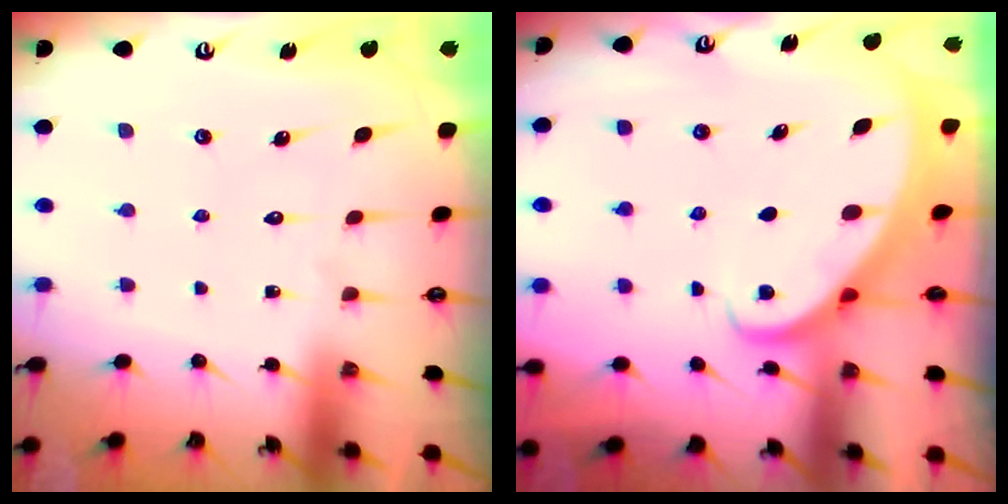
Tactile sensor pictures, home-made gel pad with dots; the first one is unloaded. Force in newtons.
{"total": 2.6, "press": 2.6, "slide": 0.3}